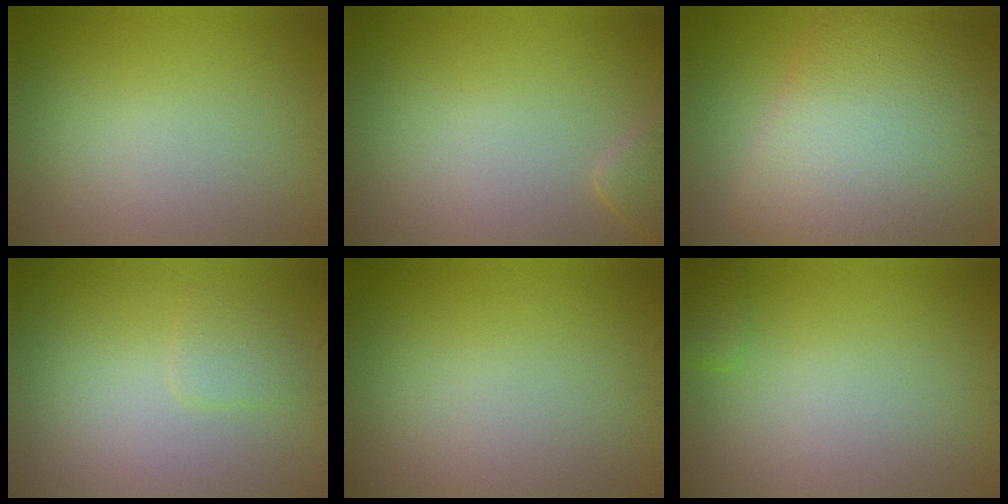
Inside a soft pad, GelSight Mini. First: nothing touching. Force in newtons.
{"total": 1.4, "press": 1.4, "slide": 0.2}
{"total": 12.5, "press": 12.5, "slide": 0.3}
{"total": 1.4, "press": 1.4, "slide": 0.1}
{"total": 0.0}
{"total": 1.5, "press": 1.5, "slide": 0.1}